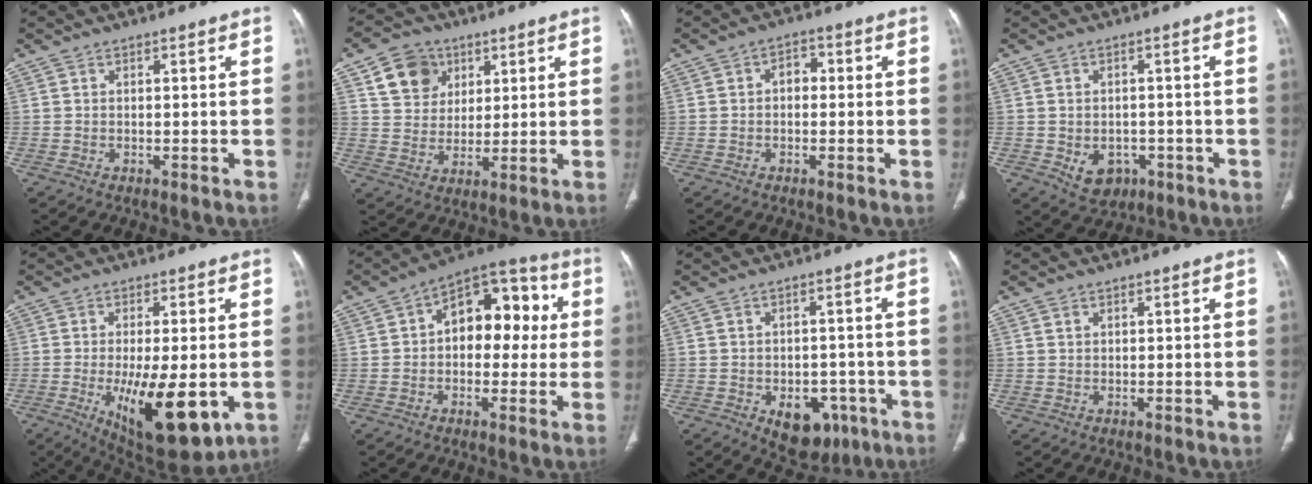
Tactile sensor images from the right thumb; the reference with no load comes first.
{"total": 9.8, "force": [4.5, 7.9, 3.7], "torque": [-0.035, -0.012, 0.084]}
{"total": 3.1, "force": [0.0, 2.3, 2.2], "torque": [-0.020, 0.014, -0.008]}
{"total": 6.4, "force": [-2.0, 5.0, 3.4], "torque": [-0.036, 0.013, -0.015]}
{"total": 16.4, "force": [-4.1, 6.1, 14.6], "torque": [-0.225, -0.021, -0.042]}
{"total": 15.0, "force": [2.0, 9.4, 11.6], "torque": [-0.110, 0.038, 0.019]}
{"total": 9.8, "force": [-4.2, 6.4, 6.1], "torque": [-0.050, 0.021, -0.043]}
{"total": 0.7, "force": [0.4, 0.5, 0.3], "torque": [-0.003, 0.000, 0.008]}